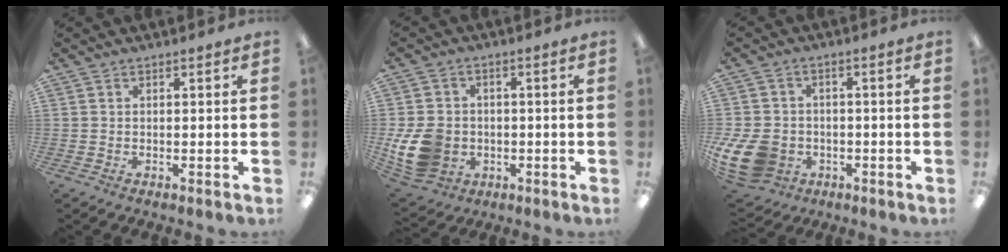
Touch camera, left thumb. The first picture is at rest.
{"total": 12.1, "force": [-2.2, 9.9, 6.7], "torque": [-0.148, 0.012, -0.036]}
{"total": 11.7, "force": [-4.0, 9.0, 6.4], "torque": [-0.147, 0.023, -0.069]}